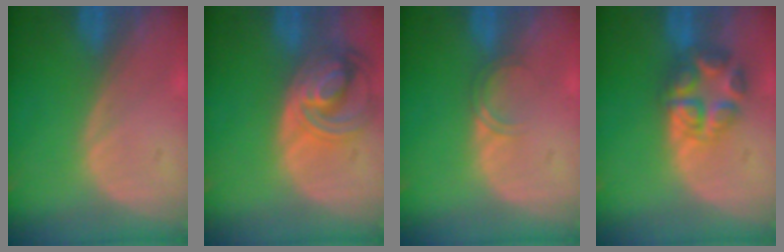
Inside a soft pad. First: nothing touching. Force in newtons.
{"total": 8.2, "press": 7.2, "slide": 4.1}
{"total": 1.7, "press": 1.7, "slide": 0.3}
{"total": 6.1, "press": 6.1, "slide": 0.1}